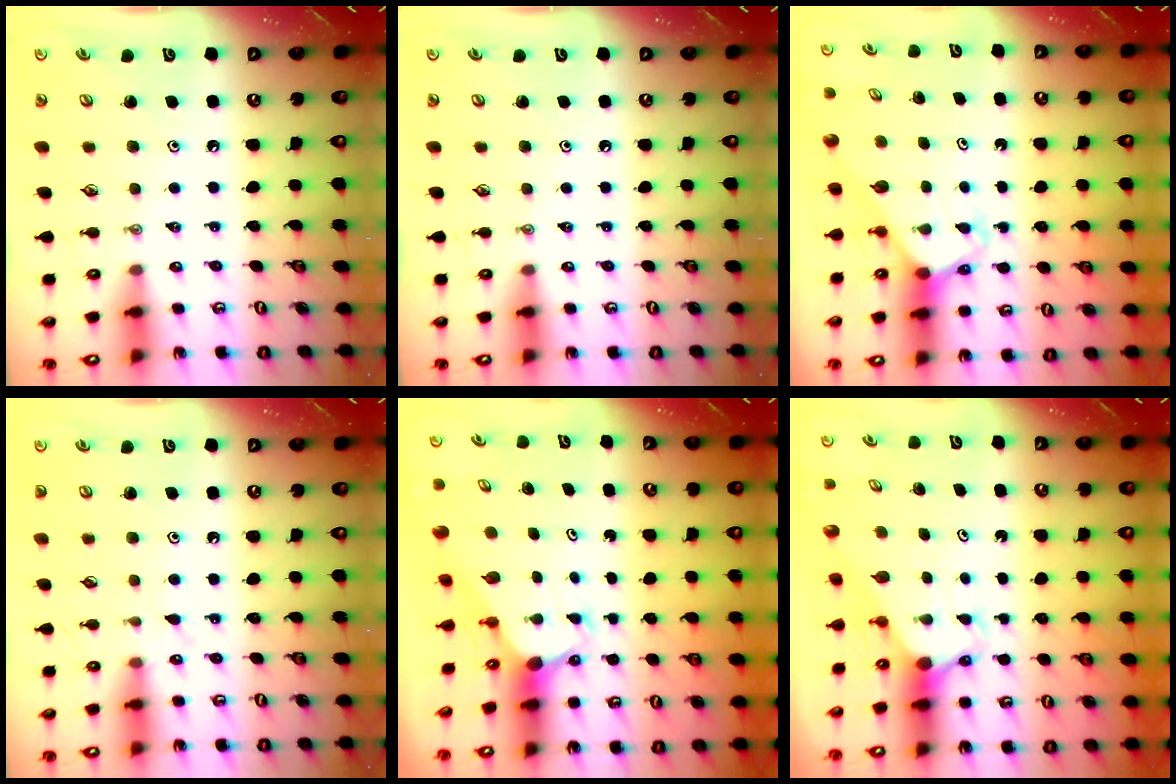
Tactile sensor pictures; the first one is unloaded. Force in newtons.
{"total": 0.0}
{"total": 2.8, "press": 2.8, "slide": 0.2}
{"total": 6.2, "press": 6.2, "slide": 0.6}
{"total": 2.5, "press": 2.5, "slide": 0.1}
{"total": 2.6, "press": 2.6, "slide": 0.1}